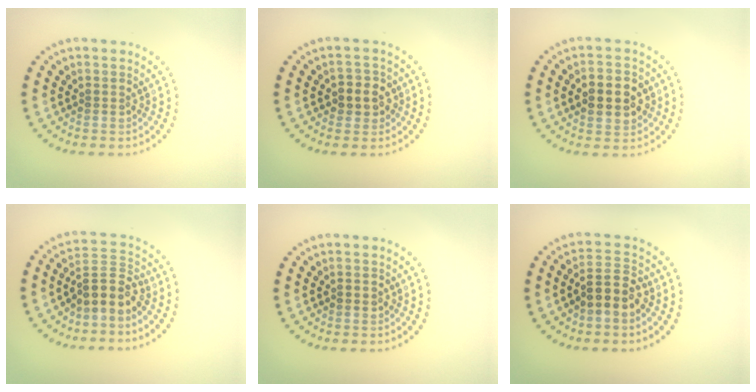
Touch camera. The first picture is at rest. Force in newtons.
{"total": 2.6, "press": 2.5, "slide": 0.9}
{"total": 4.6, "press": 4.6, "slide": 0.2}
{"total": 3.4, "press": 2.9, "slide": 1.8}
{"total": 1.0, "press": 1.0, "slide": 0.1}
{"total": 3.3, "press": 3.1, "slide": 1.1}